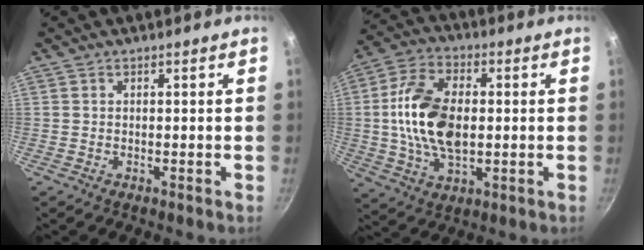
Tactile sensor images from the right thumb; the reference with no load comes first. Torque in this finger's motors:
{"motor_torque": [2.28, 2.25, 1.57, -0.30, 0.21]}